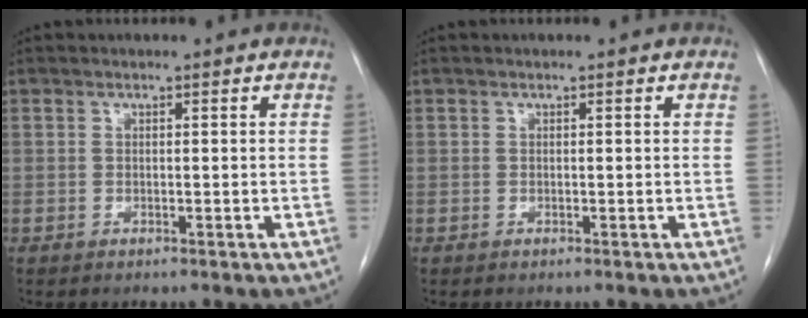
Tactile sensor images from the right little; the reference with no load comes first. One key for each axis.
{"total": 0.0}